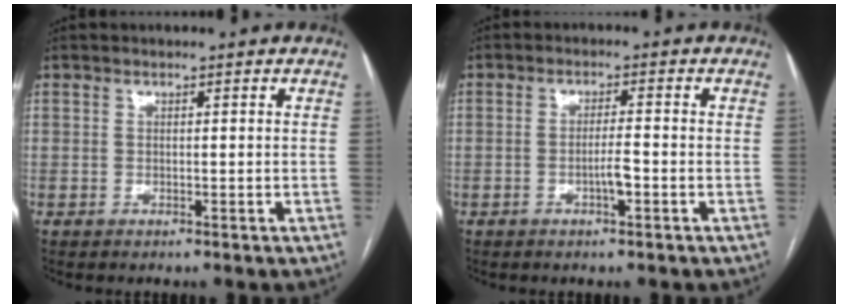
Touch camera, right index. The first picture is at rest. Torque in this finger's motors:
{"motor_torque": [-0.07, 0.10, -0.08, 0.00]}